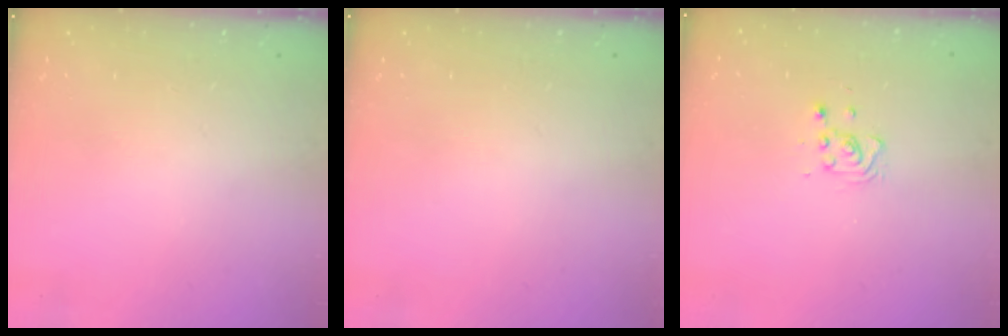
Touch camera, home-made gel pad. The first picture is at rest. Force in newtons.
{"total": 0.0}
{"total": 4.7, "press": 4.6, "slide": 1.1}